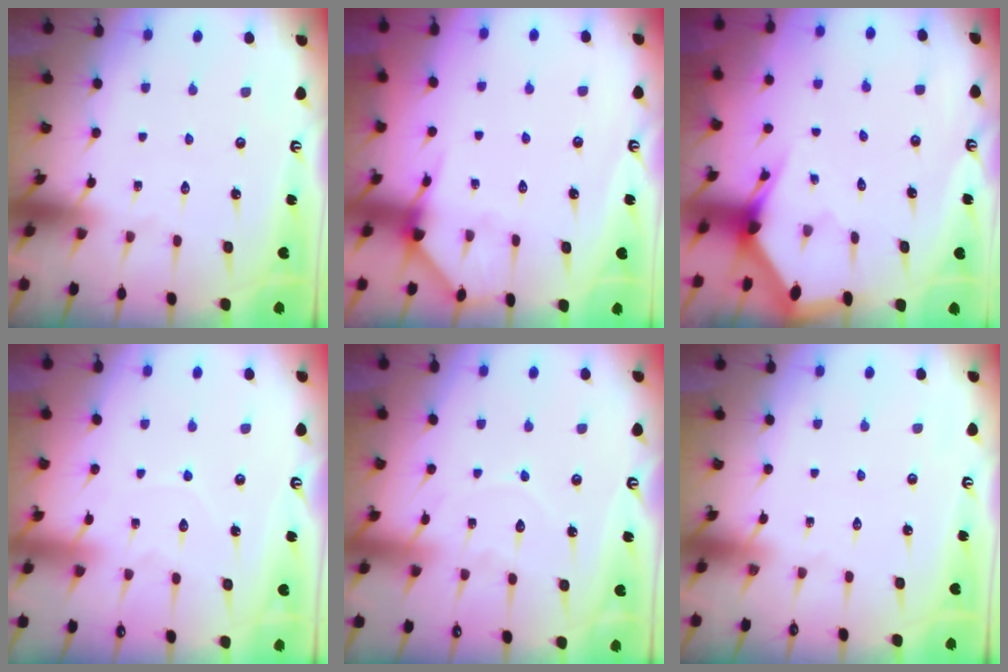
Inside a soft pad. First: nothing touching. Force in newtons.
{"total": 6.1, "press": 6.1, "slide": 0.2}
{"total": 2.8, "press": 2.8, "slide": 0.1}
{"total": 4.0, "press": 4.0, "slide": 0.4}
{"total": 6.3, "press": 6.3, "slide": 0.7}
{"total": 0.0}